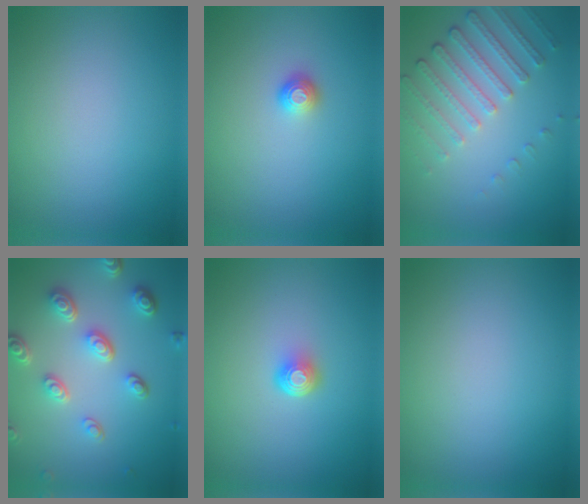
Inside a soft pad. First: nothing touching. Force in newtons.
{"total": 1.1, "press": 1.0, "slide": 0.4}
{"total": 4.5, "press": 3.4, "slide": 3.0}
{"total": 5.3, "press": 3.9, "slide": 3.6}
{"total": 2.0, "press": 1.3, "slide": 1.6}
{"total": 0.0}